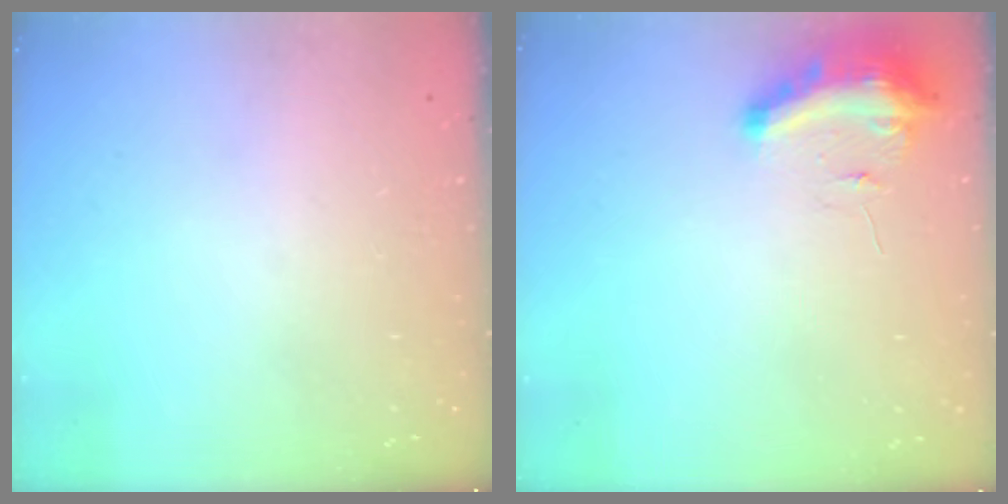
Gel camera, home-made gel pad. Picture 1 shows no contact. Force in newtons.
{"total": 9.4, "press": 9.3, "slide": 1.3}